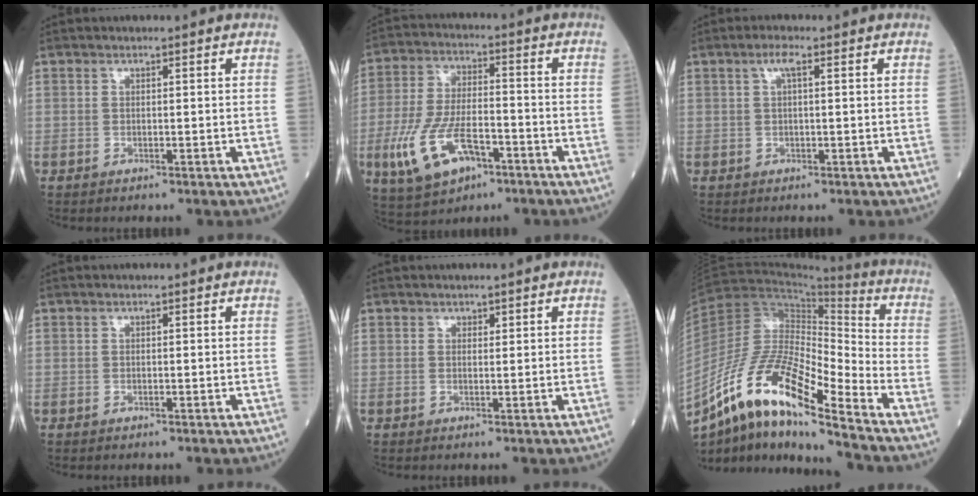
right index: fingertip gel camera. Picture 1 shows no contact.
{"total": 12.4, "force": [-5.4, 5.3, 9.9], "torque": [-0.214, -0.003, -0.092]}
{"total": 2.1, "force": [0.9, 0.4, 1.9], "torque": [-0.041, 0.009, 0.015]}
{"total": 0.0}
{"total": 0.7, "force": [0.5, 0.4, 0.1], "torque": [0.002, -0.003, 0.006]}
{"total": 17.6, "force": [-11.7, 2.3, 13.0], "torque": [-0.249, 0.001, -0.208]}